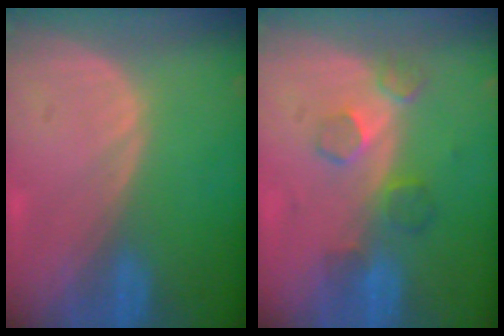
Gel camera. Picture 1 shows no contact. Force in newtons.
{"total": 4.8, "press": 4.5, "slide": 1.5}